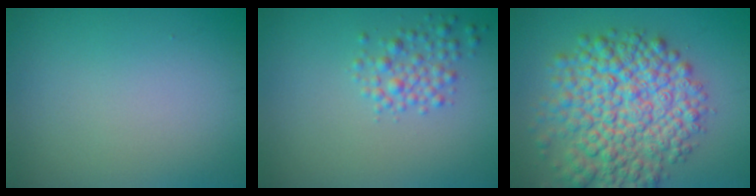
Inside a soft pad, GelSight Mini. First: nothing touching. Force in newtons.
{"total": 2.3, "press": 2.3, "slide": 0.1}
{"total": 9.9, "press": 9.9, "slide": 0.3}